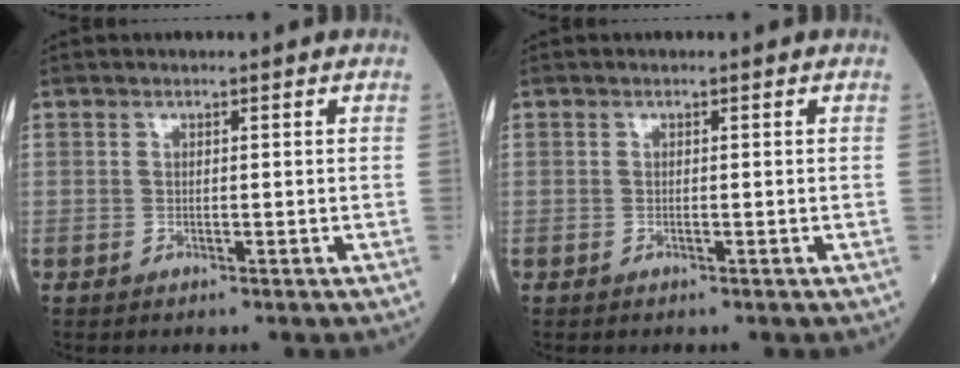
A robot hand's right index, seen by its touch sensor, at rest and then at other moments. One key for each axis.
{"total": 0.0}